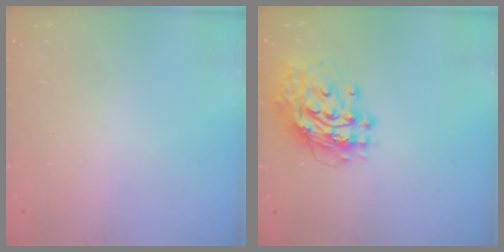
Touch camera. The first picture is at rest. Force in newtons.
{"total": 13.2, "press": 13.1, "slide": 1.2}